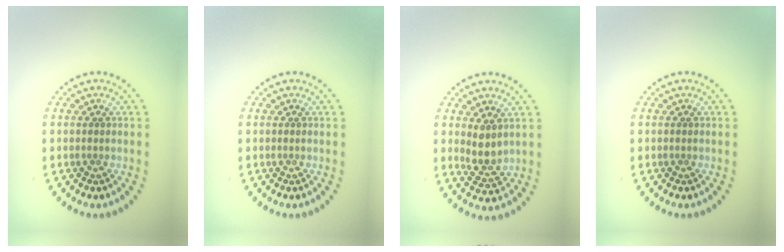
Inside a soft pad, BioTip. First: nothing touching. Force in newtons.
{"total": 0.0}
{"total": 2.4, "press": 2.1, "slide": 1.3}
{"total": 0.0}